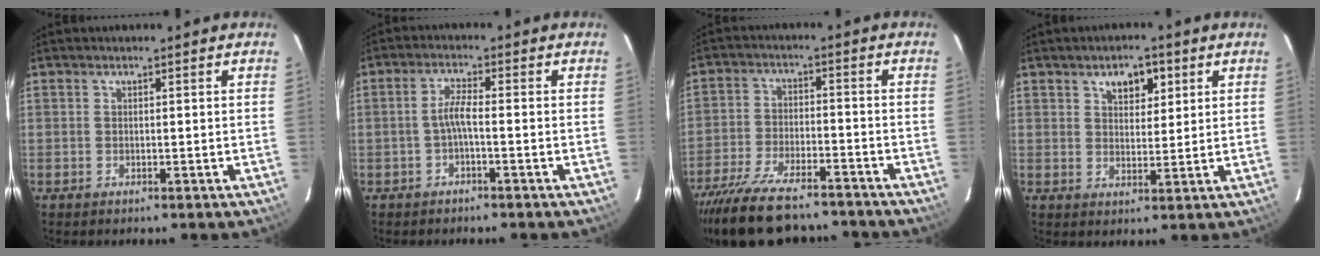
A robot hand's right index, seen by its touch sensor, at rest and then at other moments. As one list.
[{"total": 2.9, "force": [-1.2, 0.1, 2.6], "torque": [-0.056, 0.005, -0.023]}, {"total": 18.7, "force": [-15.6, 6.1, 8.3], "torque": [-0.178, -0.020, -0.245]}, {"total": 5.4, "force": [2.8, 3.1, 3.4], "torque": [-0.048, 0.009, 0.048]}]